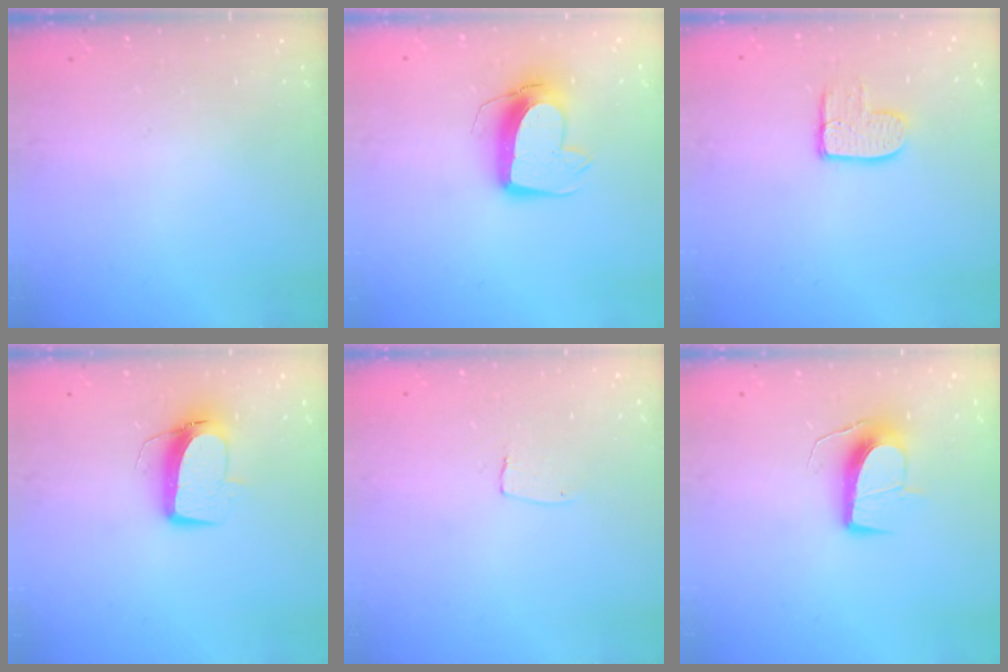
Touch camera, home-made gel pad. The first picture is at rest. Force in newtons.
{"total": 11.7, "press": 11.6, "slide": 1.0}
{"total": 8.8, "press": 8.8, "slide": 0.6}
{"total": 9.9, "press": 9.9, "slide": 0.8}
{"total": 3.1, "press": 3.1, "slide": 0.2}
{"total": 11.3, "press": 11.3, "slide": 0.7}